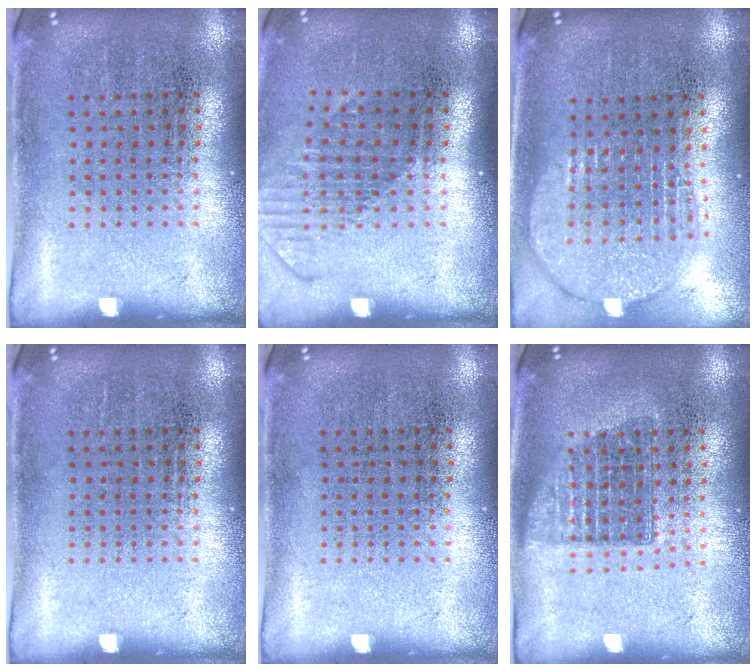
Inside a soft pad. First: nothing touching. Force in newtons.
{"total": 1.6, "press": 1.2, "slide": 1.0}
{"total": 1.9, "press": 1.6, "slide": 1.0}
{"total": 0.0}
{"total": 0.0}
{"total": 1.3, "press": 1.1, "slide": 0.8}